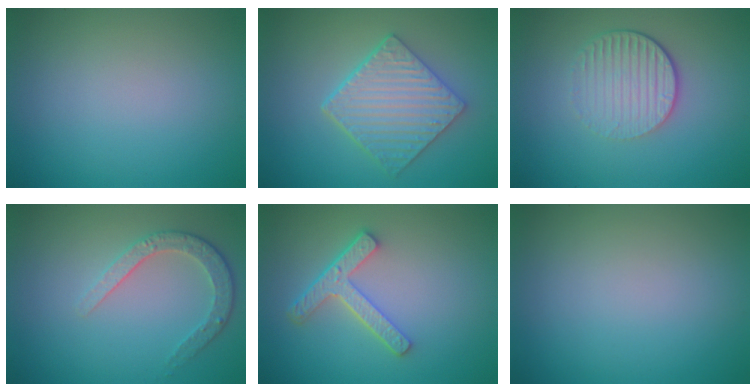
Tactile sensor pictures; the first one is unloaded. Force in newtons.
{"total": 5.3, "press": 4.4, "slide": 2.9}
{"total": 4.2, "press": 2.8, "slide": 3.0}
{"total": 2.6, "press": 2.5, "slide": 1.0}
{"total": 3.9, "press": 3.0, "slide": 2.5}
{"total": 0.0}